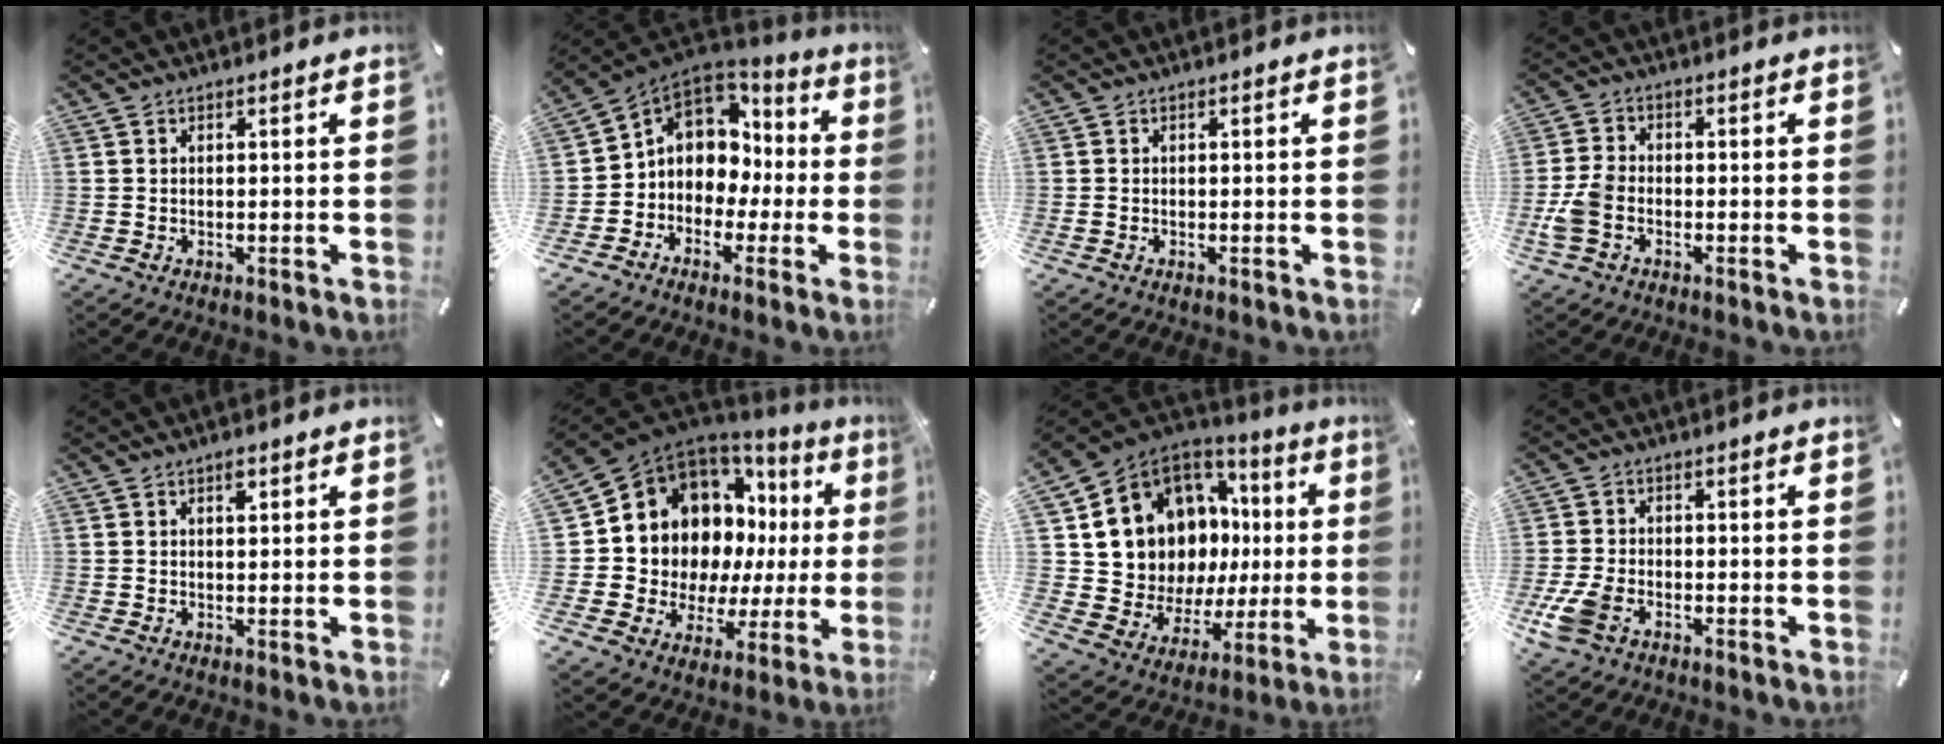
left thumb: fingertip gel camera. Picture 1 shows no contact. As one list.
[{"total": 8.2, "force": [0.9, 7.9, 2.0], "torque": [-0.066, -0.008, 0.026]}, {"total": 0.6, "force": [-0.2, 0.4, 0.4], "torque": [-0.008, 0.001, -0.005]}, {"total": 6.2, "force": [-2.0, 4.1, 4.1], "torque": [-0.099, 0.005, -0.039]}, {"total": 1.7, "force": [0.8, 0.9, 1.2], "torque": [-0.019, -0.002, 0.012]}, {"total": 13.5, "force": [5.4, 11.0, 5.7], "torque": [-0.100, -0.082, 0.117]}, {"total": 13.0, "force": [5.6, 10.5, 5.2], "torque": [-0.105, -0.069, 0.124]}, {"total": 6.6, "force": [-2.9, 4.2, 4.2], "torque": [-0.111, 0.000, -0.056]}]